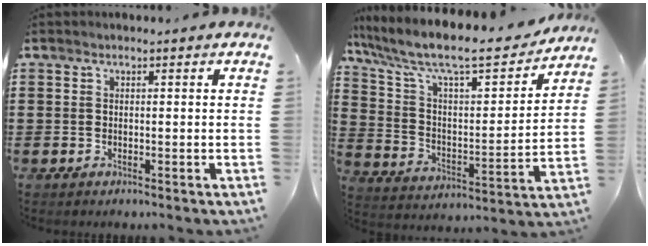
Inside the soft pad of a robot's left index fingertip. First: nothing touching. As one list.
[{"total": 10.4, "force": [8.6, 1.8, 5.6], "torque": [-0.138, -0.060, 0.141]}]